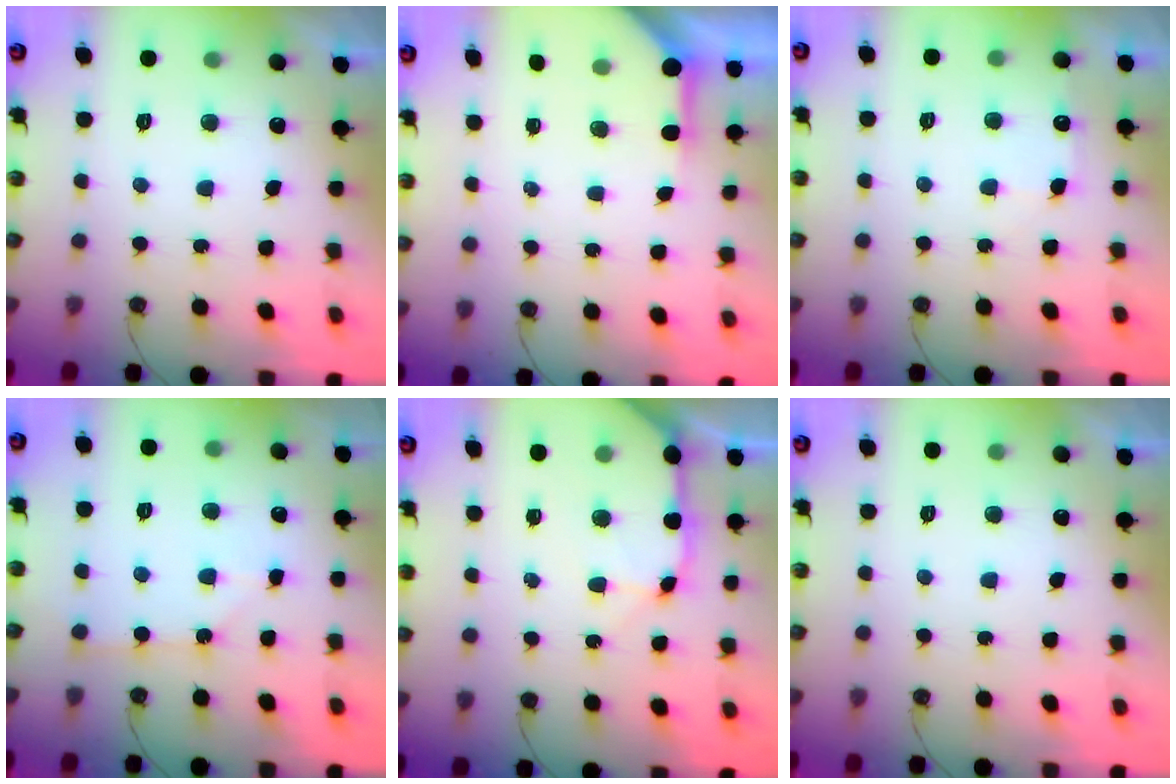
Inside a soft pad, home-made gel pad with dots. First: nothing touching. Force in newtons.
{"total": 3.7, "press": 3.7, "slide": 0.2}
{"total": 6.0, "press": 6.0, "slide": 0.8}
{"total": 3.0, "press": 2.9, "slide": 0.4}
{"total": 12.3, "press": 12.1, "slide": 1.8}
{"total": 0.0}